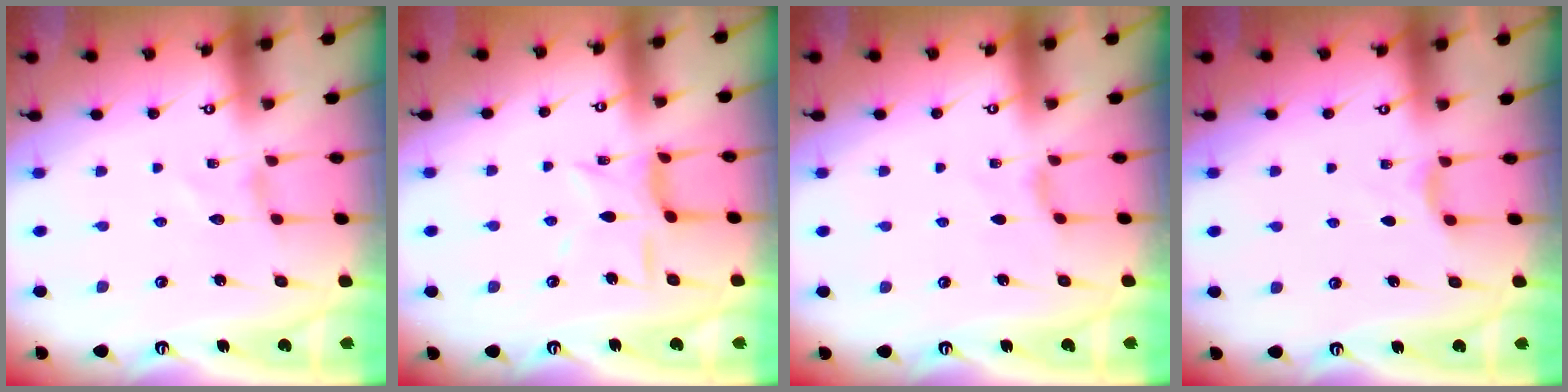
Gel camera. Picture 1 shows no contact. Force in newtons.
{"total": 7.7, "press": 7.7, "slide": 0.6}
{"total": 1.1, "press": 1.1, "slide": 0.4}
{"total": 2.9, "press": 2.9, "slide": 0.5}